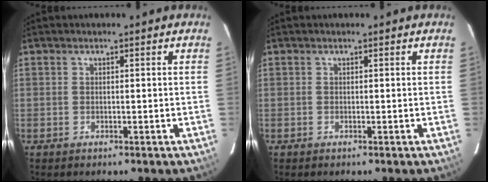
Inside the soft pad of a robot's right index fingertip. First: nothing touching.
{"total": 0.0}